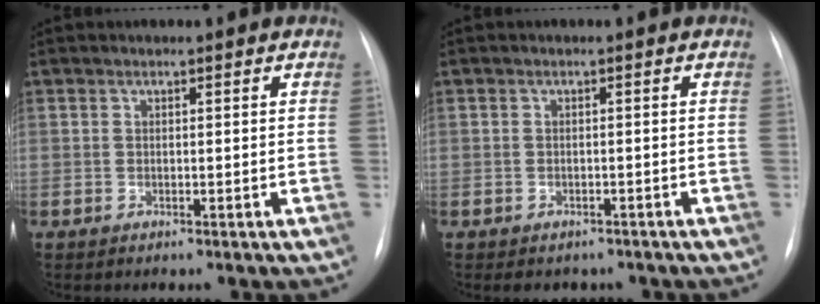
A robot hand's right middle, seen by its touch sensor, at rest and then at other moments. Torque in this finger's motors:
{"motor_torque": [-0.06, -0.36, -0.41, -0.14]}